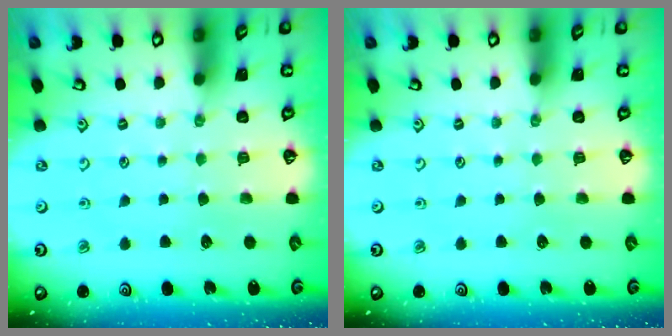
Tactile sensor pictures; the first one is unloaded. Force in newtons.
{"total": 0.0}